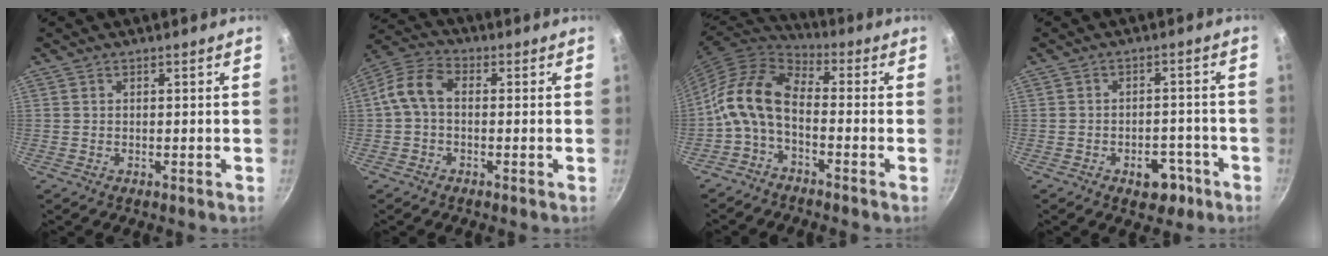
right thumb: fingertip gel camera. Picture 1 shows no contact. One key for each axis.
{"total": 7.9, "fx": 0.1, "fy": 5.2, "fz": 6.0, "tx": -0.120, "ty": 0.027, "tz": -0.009}
{"total": 10.8, "fx": -2.8, "fy": 5.8, "fz": 8.7, "tx": -0.168, "ty": 0.057, "tz": -0.070}
{"total": 5.9, "fx": -3.3, "fy": 3.7, "fz": 3.2, "tx": -0.023, "ty": 0.029, "tz": -0.043}